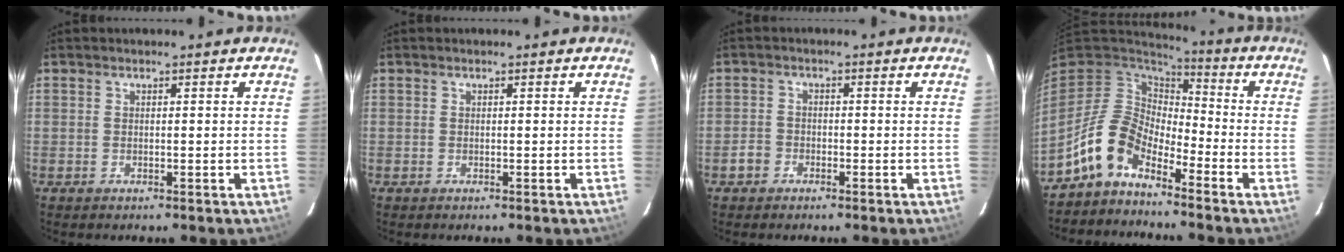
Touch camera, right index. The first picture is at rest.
{"total": 0.0}
{"total": 2.7, "force": [-1.6, 2.2, 0.3], "torque": [-0.009, 0.009, -0.031]}
{"total": 10.5, "force": [-7.2, 5.0, 5.6], "torque": [-0.114, 0.017, -0.152]}